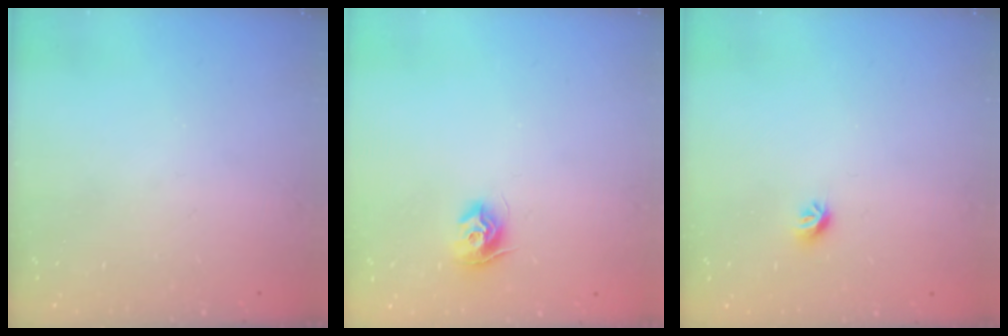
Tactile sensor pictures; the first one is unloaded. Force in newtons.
{"total": 8.8, "press": 8.8, "slide": 0.2}
{"total": 5.7, "press": 5.6, "slide": 0.8}